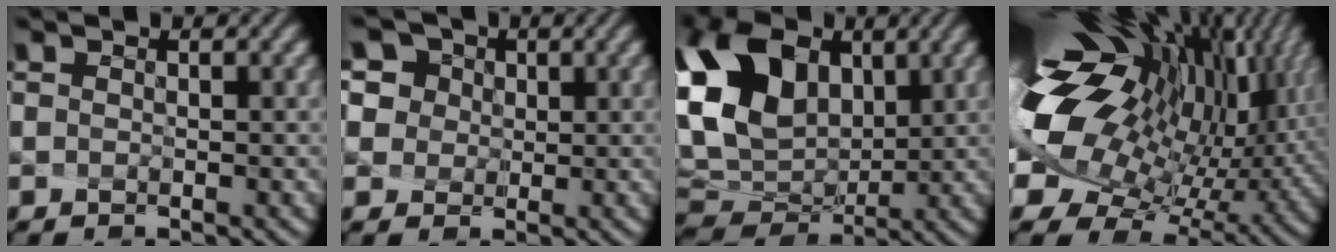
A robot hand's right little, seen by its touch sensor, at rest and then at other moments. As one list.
[{"total": 8.2, "force": [4.0, 6.4, 3.3], "torque": [-0.104, 0.018, 0.084]}, {"total": 10.8, "force": [2.6, 7.5, 7.3], "torque": [-0.188, -0.005, 0.076]}, {"total": 16.6, "force": [3.9, 9.0, 13.4], "torque": [-0.254, -0.030, 0.107]}]